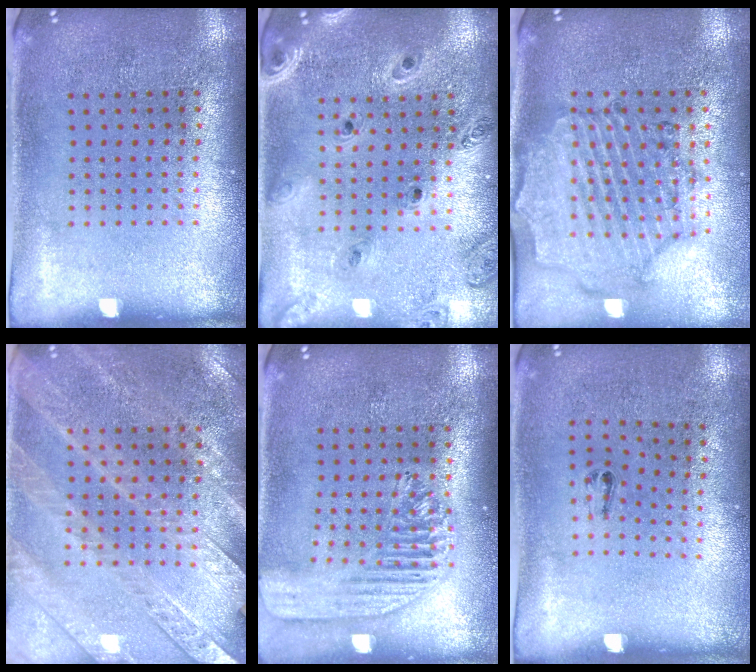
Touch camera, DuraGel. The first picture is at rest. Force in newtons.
{"total": 1.3, "press": 1.2, "slide": 0.3}
{"total": 1.6, "press": 1.6, "slide": 0.3}
{"total": 2.9, "press": 2.7, "slide": 1.1}
{"total": 1.8, "press": 1.6, "slide": 0.8}
{"total": 0.6, "press": 0.3, "slide": 0.6}